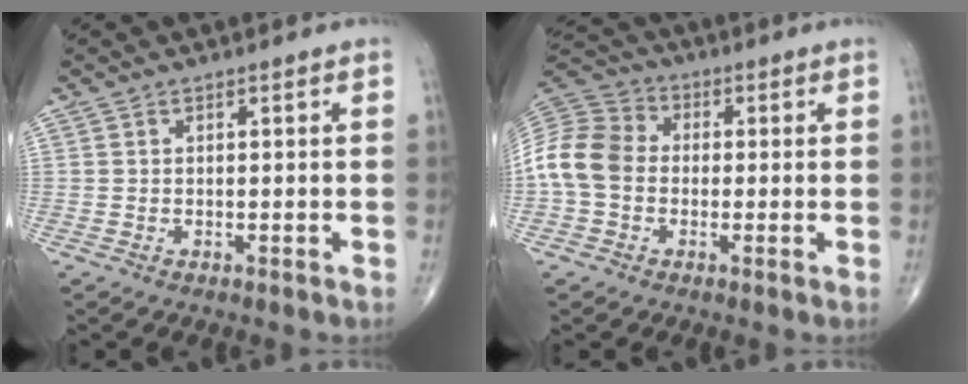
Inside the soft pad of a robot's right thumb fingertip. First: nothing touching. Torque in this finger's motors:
{"motor_torque": [-0.25, 0.47, 0.27, -0.09, 0.08]}